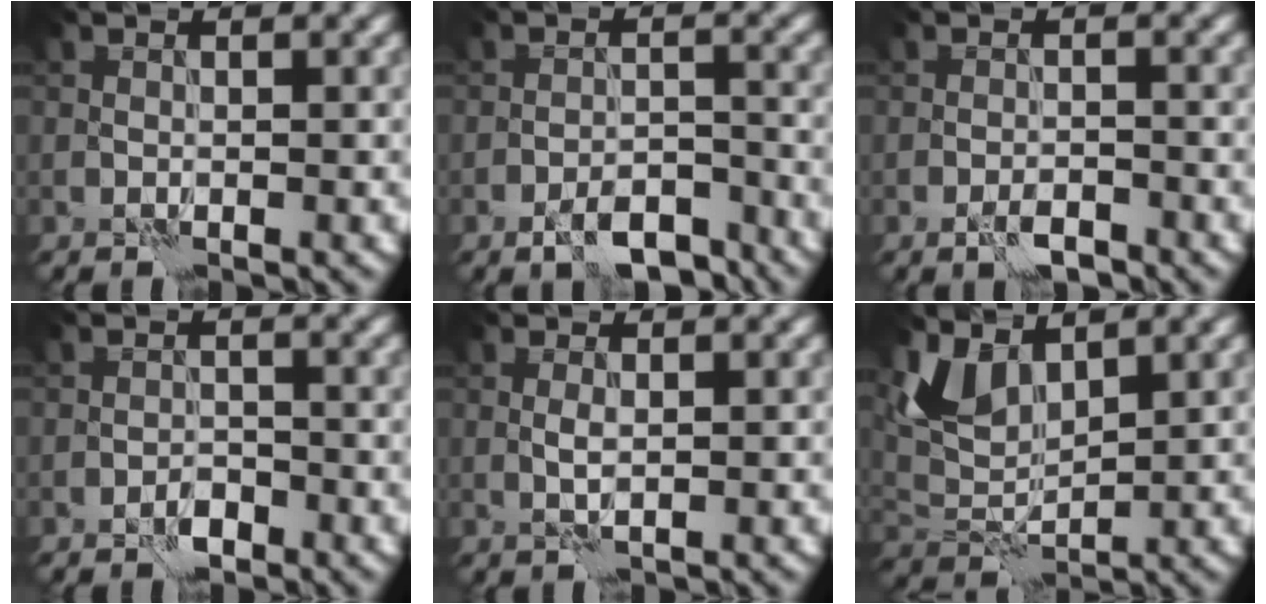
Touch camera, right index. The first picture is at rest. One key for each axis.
{"total": 5.3, "fx": -4.0, "fy": 1.8, "fz": 3.1, "tx": -0.046, "ty": 0.003, "tz": -0.066}
{"total": 2.1, "fx": -1.5, "fy": 0.5, "fz": 1.4, "tx": -0.024, "ty": 0.004, "tz": -0.028}
{"total": 1.5, "fx": -1.1, "fy": 0.7, "fz": 0.7, "tx": -0.008, "ty": 0.004, "tz": -0.021}
{"total": 1.0, "fx": 0.0, "fy": 0.2, "fz": 1.0, "tx": -0.024, "ty": 0.001, "tz": -0.001}
{"total": 4.3, "fx": 3.0, "fy": 2.2, "fz": 2.2, "tx": -0.056, "ty": -0.009, "tz": 0.059}